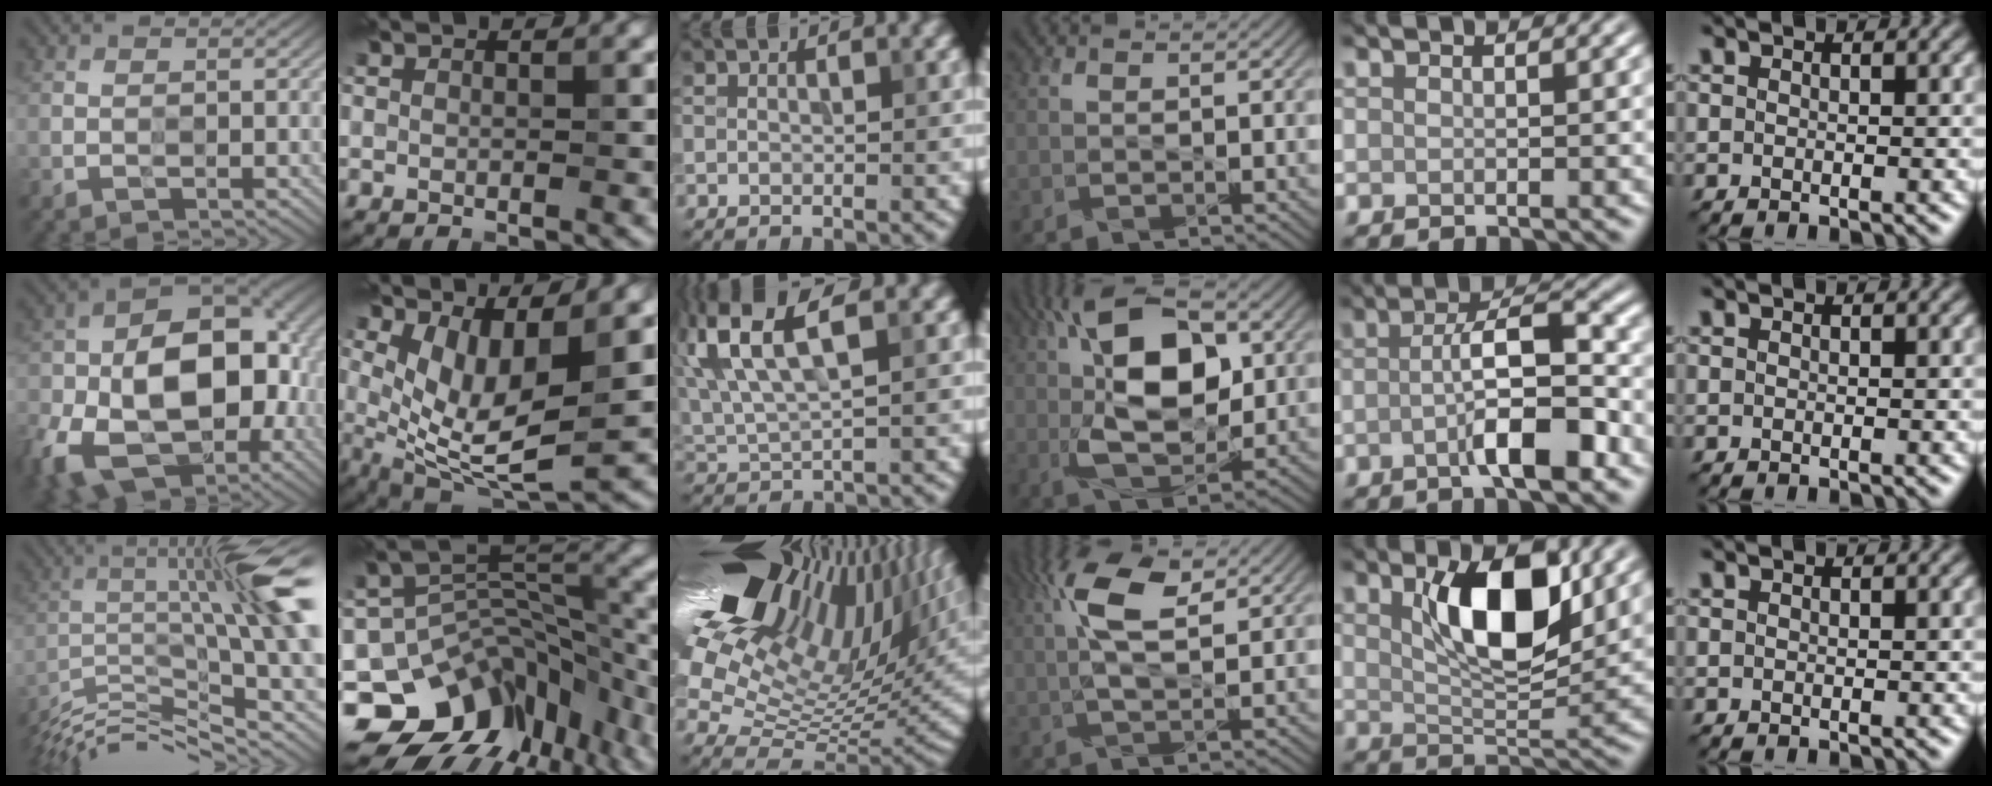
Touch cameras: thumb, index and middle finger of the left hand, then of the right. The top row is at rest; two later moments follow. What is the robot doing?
{"motion": "wipe", "object": "glasses"}